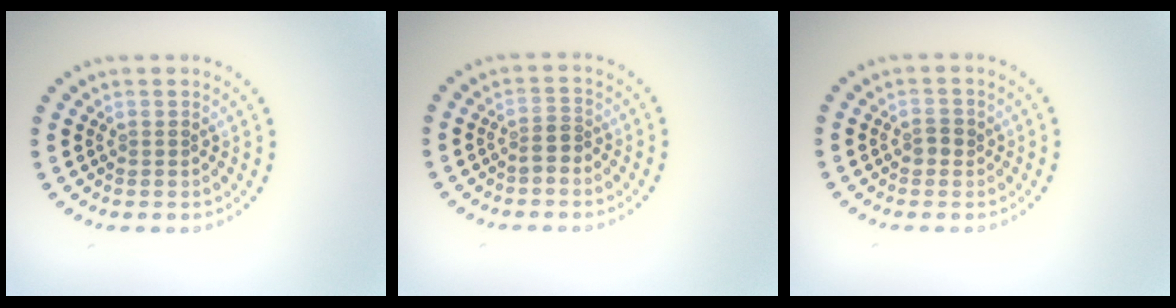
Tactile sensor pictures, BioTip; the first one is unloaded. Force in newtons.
{"total": 1.6, "press": 1.4, "slide": 0.7}
{"total": 1.3, "press": 1.2, "slide": 0.3}